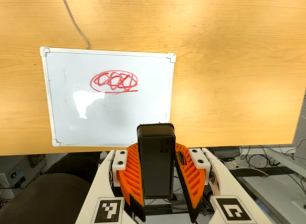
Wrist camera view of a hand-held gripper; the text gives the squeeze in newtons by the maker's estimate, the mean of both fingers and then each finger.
{"total": 7.6, "left": 6.8, "right": 8.5}